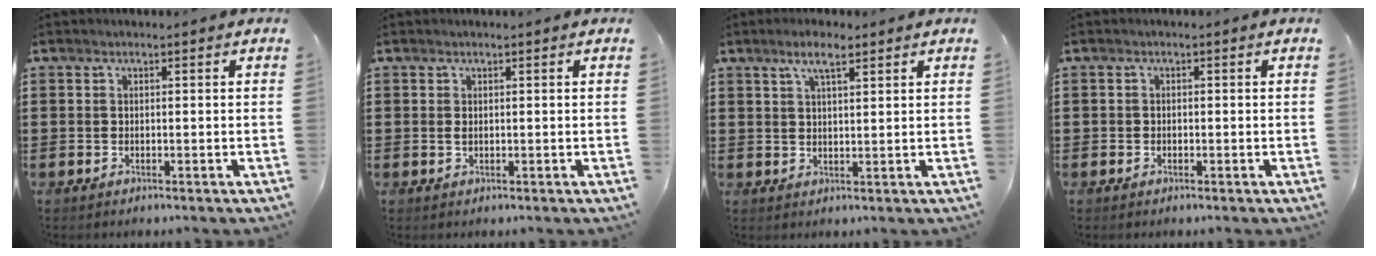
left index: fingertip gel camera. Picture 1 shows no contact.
{"total": 0.8, "force": [0.2, 0.3, 0.7], "torque": [-0.014, 0.002, 0.003]}
{"total": 4.2, "force": [2.7, 1.1, 3.1], "torque": [-0.059, 0.003, 0.046]}
{"total": 0.6, "force": [-0.3, 0.5, 0.2], "torque": [-0.005, 0.001, -0.006]}